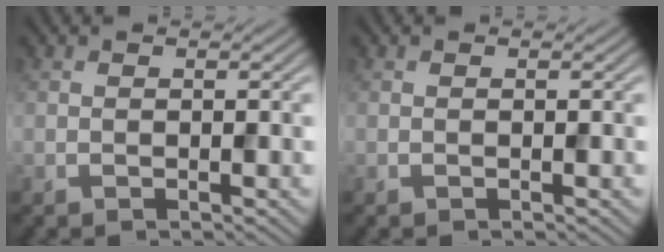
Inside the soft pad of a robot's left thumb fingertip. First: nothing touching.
{"total": 0.0}